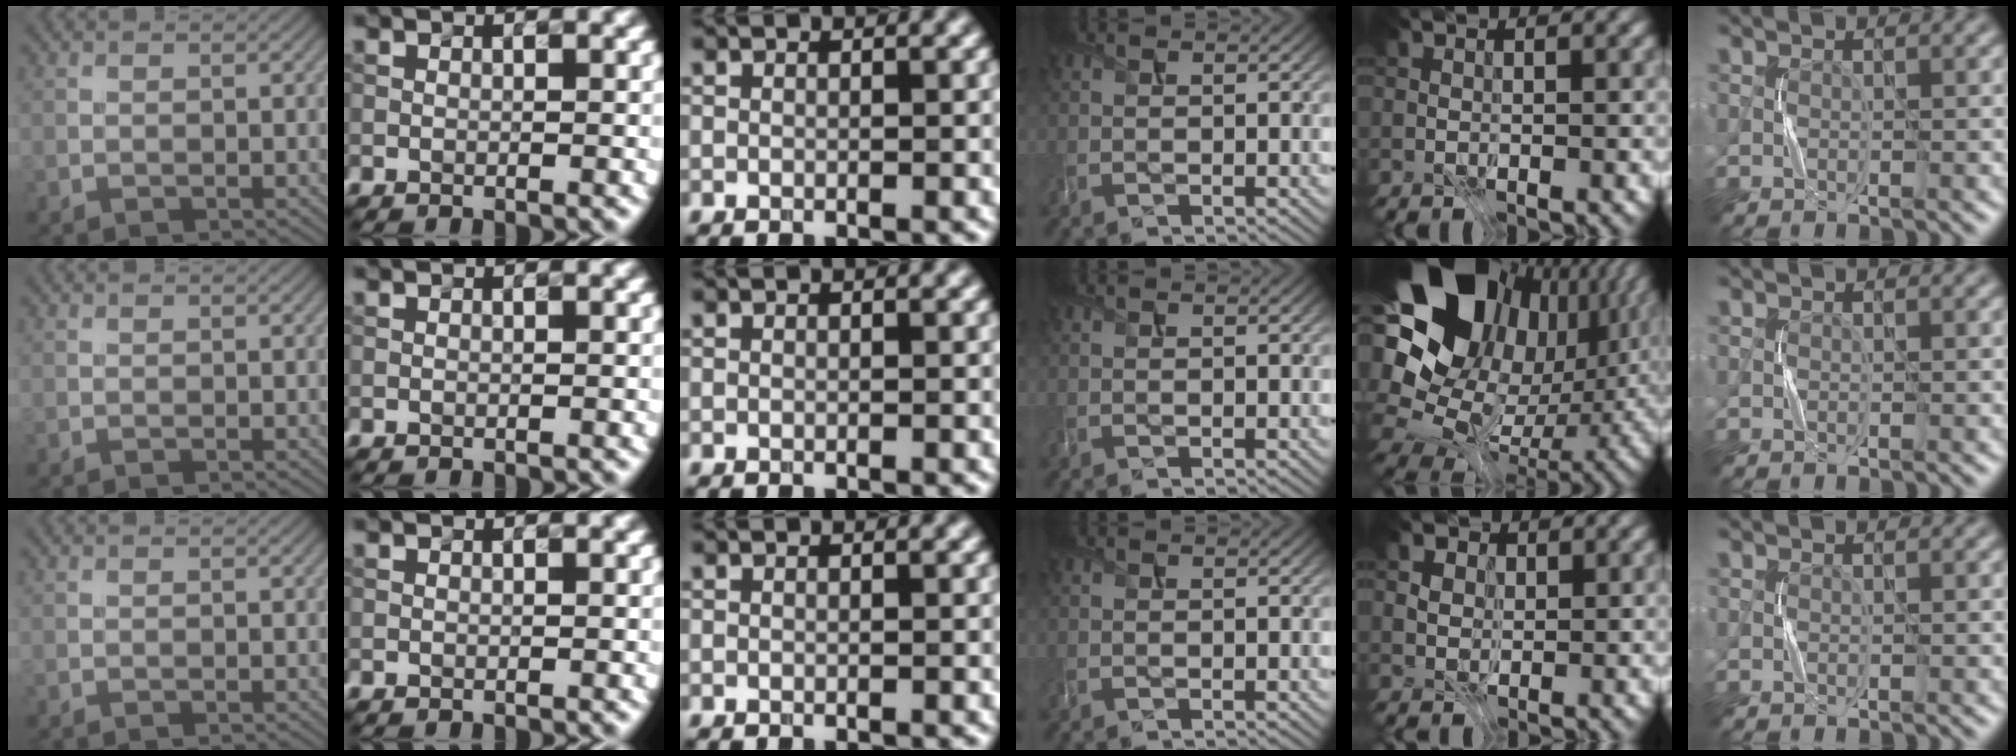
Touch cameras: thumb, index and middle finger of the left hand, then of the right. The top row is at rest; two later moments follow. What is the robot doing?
{"motion": "press", "object": "joystick"}